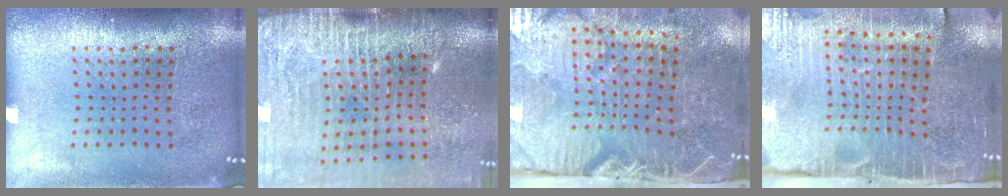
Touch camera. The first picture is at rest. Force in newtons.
{"total": 4.2, "press": 3.6, "slide": 2.1}
{"total": 5.3, "press": 4.4, "slide": 2.9}
{"total": 4.5, "press": 3.9, "slide": 2.4}